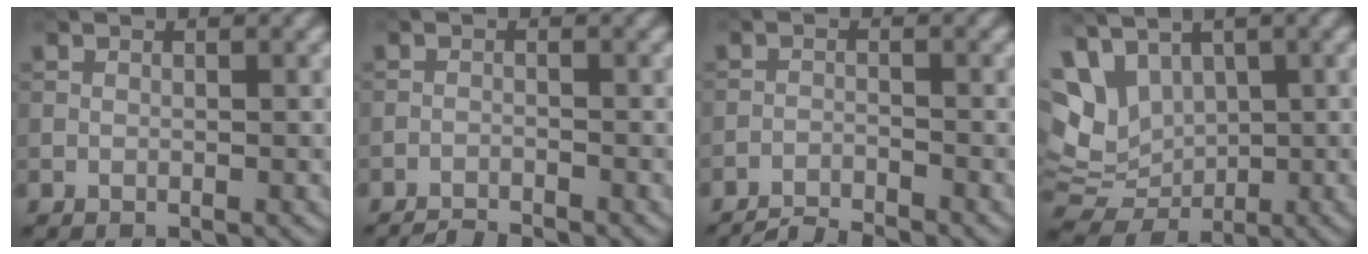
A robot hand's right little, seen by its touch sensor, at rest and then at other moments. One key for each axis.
{"total": 2.5, "fx": -2.4, "fy": 0.2, "fz": 0.7, "tx": -0.012, "ty": 0.000, "tz": -0.049}
{"total": 3.9, "fx": -3.7, "fy": 0.3, "fz": 1.1, "tx": -0.021, "ty": -0.006, "tz": -0.074}
{"total": 5.9, "fx": 2.0, "fy": 4.4, "fz": 3.4, "tx": -0.070, "ty": -0.006, "tz": 0.040}